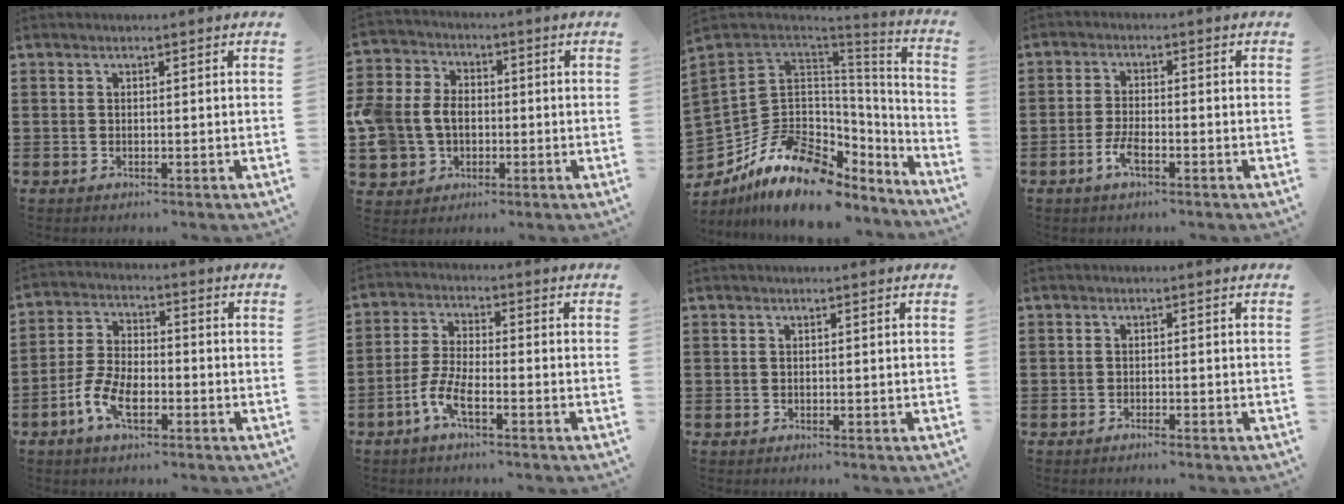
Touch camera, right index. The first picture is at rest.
{"total": 7.3, "force": [-0.9, 6.2, 3.6], "torque": [-0.117, 0.008, -0.025]}
{"total": 16.2, "force": [-7.2, 10.9, 9.7], "torque": [-0.228, 0.021, -0.124]}
{"total": 3.7, "force": [-1.9, 1.2, 2.9], "torque": [-0.069, -0.003, -0.040]}
{"total": 7.4, "force": [-3.3, 3.4, 5.6], "torque": [-0.143, -0.008, -0.068]}
{"total": 5.4, "force": [-3.2, 1.3, 4.1], "torque": [-0.112, -0.012, -0.067]}
{"total": 0.0}
{"total": 1.0, "force": [-0.9, 0.0, 0.4], "torque": [-0.009, -0.002, -0.017]}